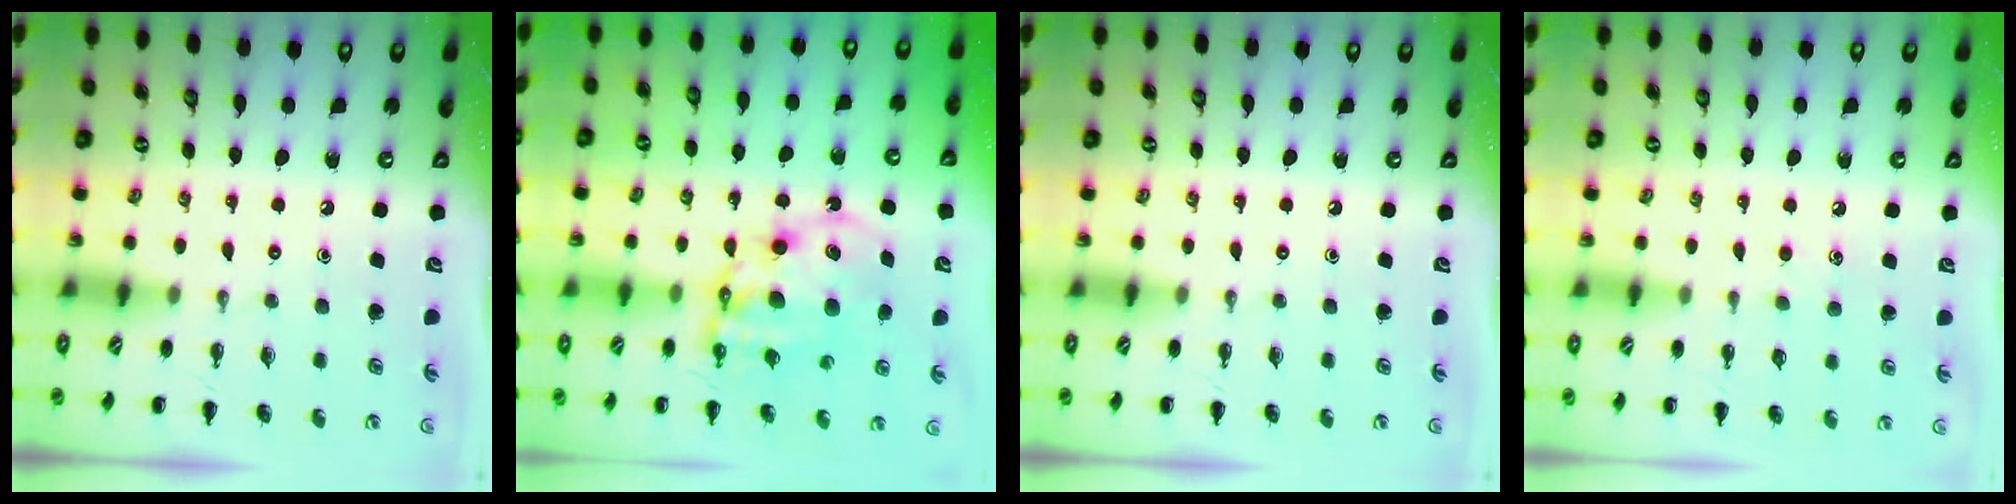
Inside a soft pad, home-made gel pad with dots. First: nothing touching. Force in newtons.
{"total": 10.6, "press": 10.3, "slide": 2.5}
{"total": 0.0}
{"total": 3.3, "press": 3.2, "slide": 1.0}